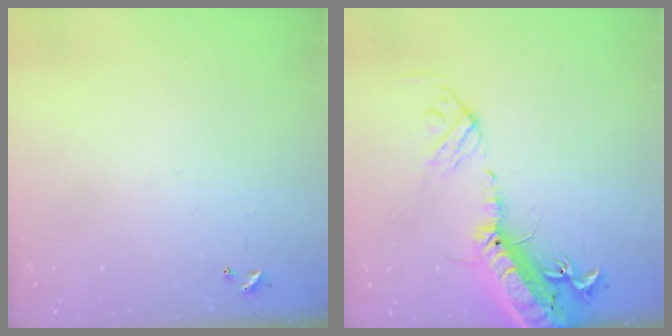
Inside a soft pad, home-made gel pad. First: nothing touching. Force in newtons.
{"total": 23.3, "press": 22.7, "slide": 5.2}